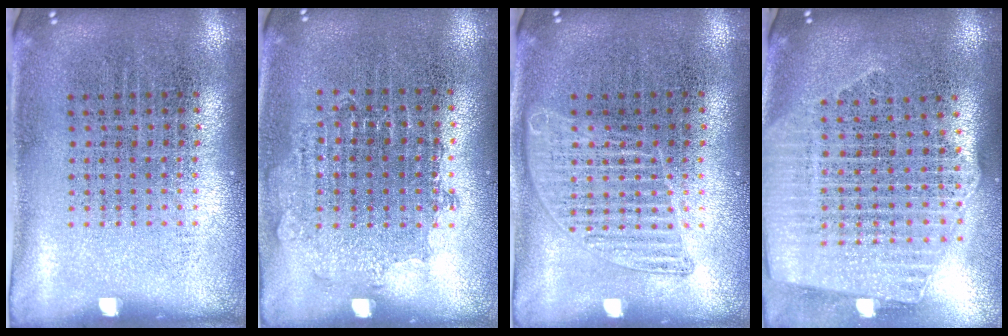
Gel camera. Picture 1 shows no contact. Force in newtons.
{"total": 0.8, "press": 0.8, "slide": 0.2}
{"total": 1.7, "press": 1.7, "slide": 0.3}
{"total": 2.4, "press": 2.2, "slide": 1.2}